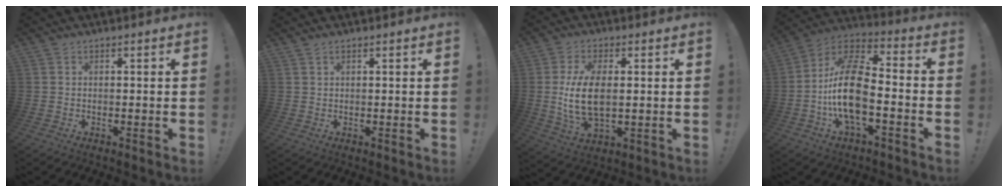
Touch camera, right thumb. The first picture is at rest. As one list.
[{"total": 0.8, "force": [0.6, 0.3, 0.4], "torque": [-0.012, 0.002, 0.013]}, {"total": 12.5, "force": [0.4, 6.7, 10.6], "torque": [-0.205, -0.013, 0.005]}, {"total": 18.4, "force": [-4.0, 8.8, 15.6], "torque": [-0.305, 0.025, -0.067]}]